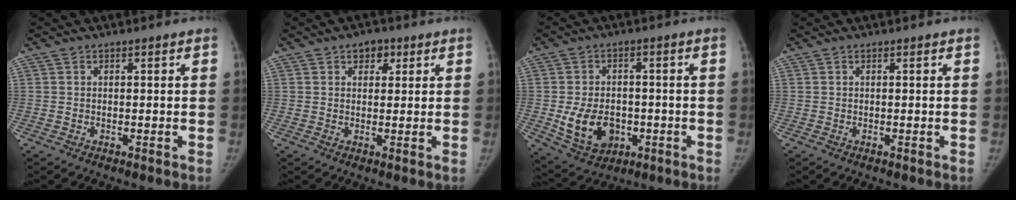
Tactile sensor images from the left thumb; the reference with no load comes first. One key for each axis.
{"total": 3.2, "fx": 1.6, "fy": 2.3, "fz": 1.5, "tx": 0.001, "ty": -0.004, "tz": 0.018}
{"total": 10.8, "fx": -2.3, "fy": 8.0, "fz": 6.9, "tx": -0.099, "ty": 0.006, "tz": -0.023}
{"total": 0.0}